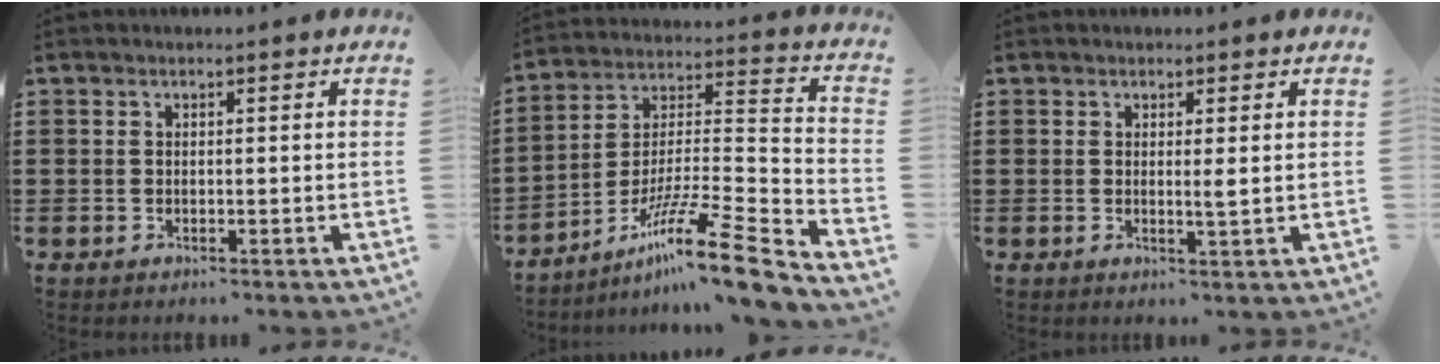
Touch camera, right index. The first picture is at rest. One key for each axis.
{"total": 14.5, "fx": -10.1, "fy": 1.3, "fz": 10.3, "tx": -0.168, "ty": 0.023, "tz": -0.184}
{"total": 1.7, "fx": 0.4, "fy": -0.1, "fz": 1.6, "tx": -0.033, "ty": -0.003, "tz": 0.005}